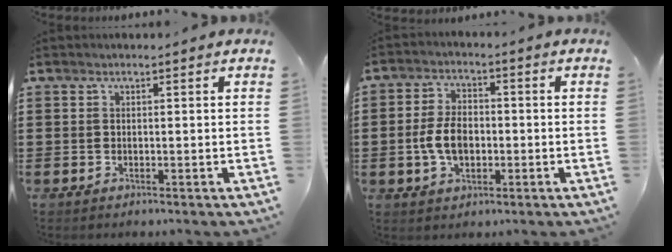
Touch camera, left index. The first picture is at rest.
{"total": 6.1, "force": [-1.1, 3.6, 4.8], "torque": [-0.115, 0.000, -0.028]}